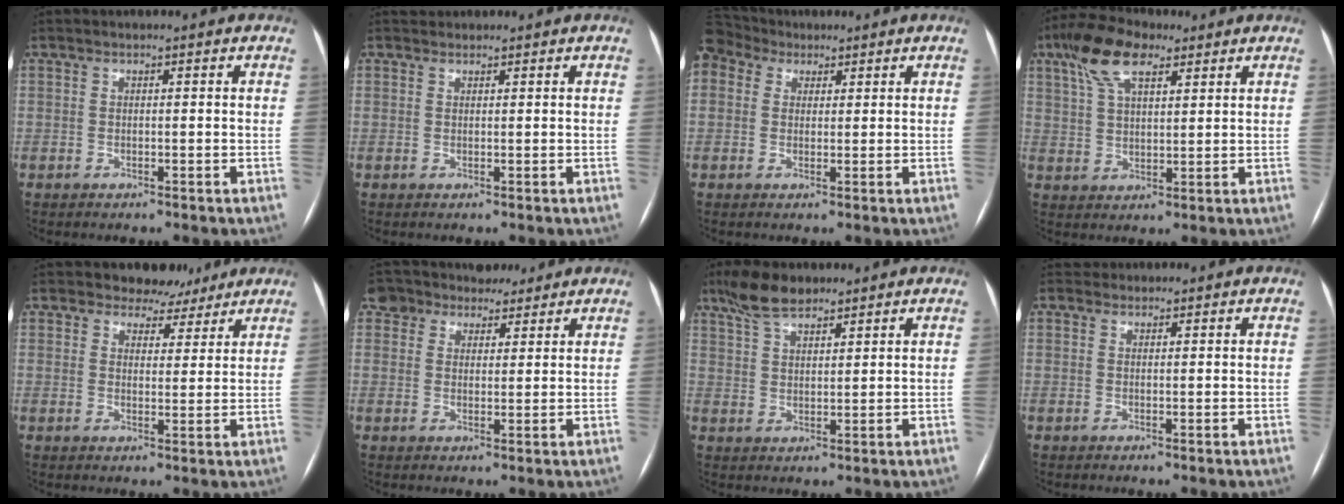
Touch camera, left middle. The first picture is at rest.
{"total": 1.2, "force": [1.2, 0.4, -0.1], "torque": [-0.003, 0.015, 0.021]}
{"total": 2.8, "force": [2.4, 1.3, 0.2], "torque": [-0.005, 0.023, 0.054]}
{"total": 9.4, "force": [5.6, 3.6, 6.6], "torque": [-0.140, 0.025, 0.105]}
{"total": 5.6, "force": [4.8, 2.9, 0.3], "torque": [0.003, -0.001, 0.058]}
{"total": 7.2, "force": [6.2, 3.6, 0.6], "torque": [-0.005, 0.018, 0.092]}
{"total": 6.5, "force": [5.3, 1.9, 3.2], "torque": [-0.072, 0.013, 0.104]}
{"total": 1.3, "force": [1.1, 0.6, -0.4], "torque": [0.003, 0.010, 0.017]}